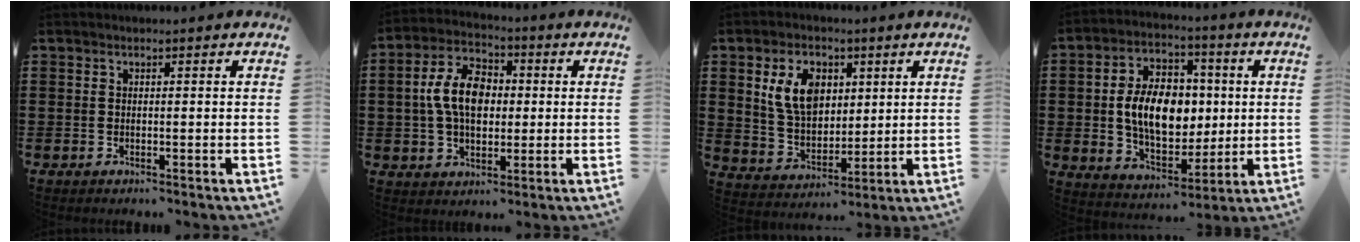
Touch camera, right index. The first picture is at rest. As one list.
[{"total": 9.3, "force": [0.5, 5.9, 7.2], "torque": [-0.163, 0.017, 0.004]}, {"total": 8.8, "force": [3.0, 6.0, 5.7], "torque": [-0.131, 0.016, 0.051]}, {"total": 11.1, "force": [0.6, 7.6, 8.1], "torque": [-0.160, 0.010, 0.006]}]